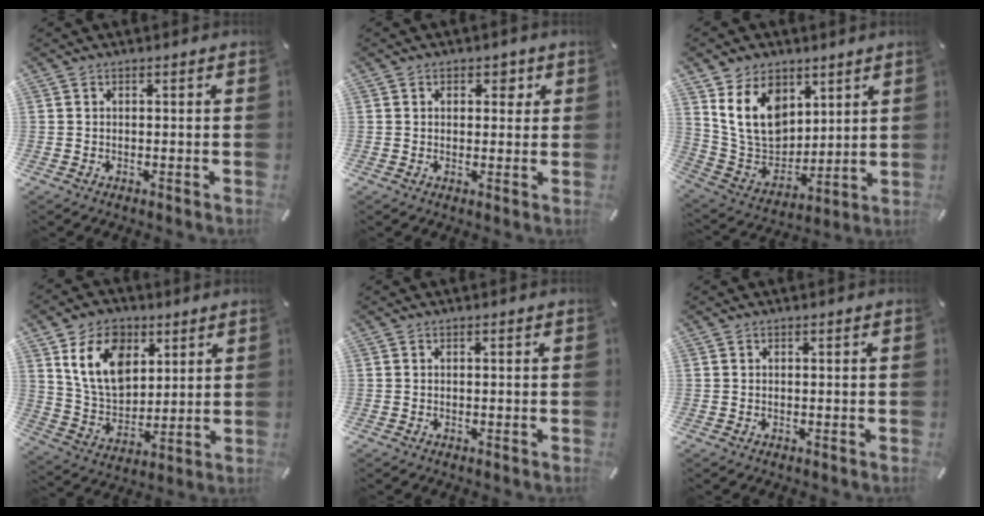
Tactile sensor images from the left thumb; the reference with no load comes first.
{"total": 2.9, "force": [0.9, 2.2, 1.6], "torque": [-0.002, -0.005, 0.006]}
{"total": 14.7, "force": [6.7, 11.0, 7.0], "torque": [-0.152, -0.032, 0.133]}
{"total": 13.8, "force": [6.4, 9.7, 7.4], "torque": [-0.150, -0.018, 0.121]}
{"total": 0.0}
{"total": 0.0}